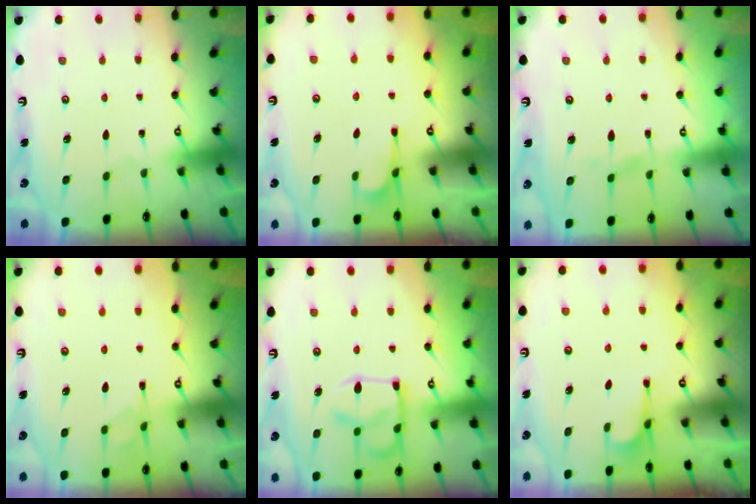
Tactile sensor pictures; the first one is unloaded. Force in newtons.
{"total": 6.3, "press": 6.2, "slide": 1.1}
{"total": 1.1, "press": 0.6, "slide": 0.9}
{"total": 1.4, "press": 0.9, "slide": 1.0}
{"total": 14.4, "press": 14.3, "slide": 1.2}
{"total": 1.2, "press": 0.4, "slide": 1.1}